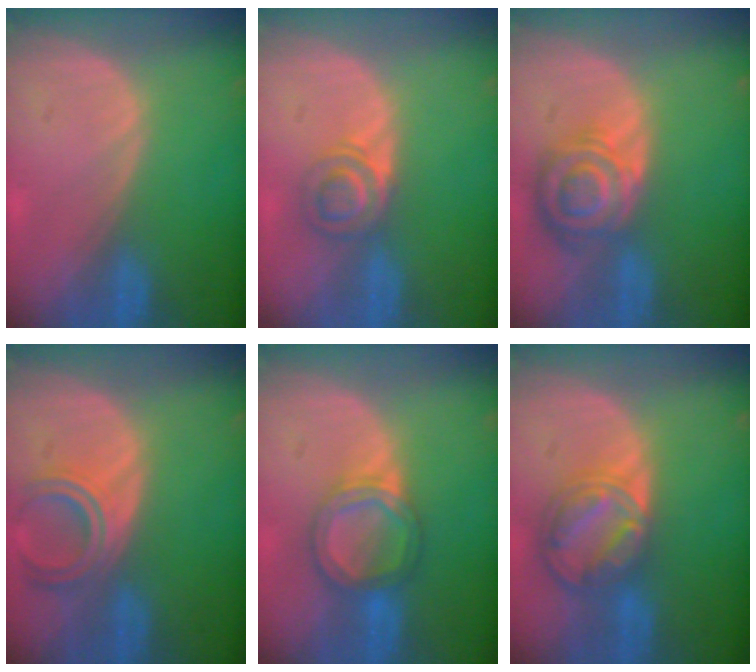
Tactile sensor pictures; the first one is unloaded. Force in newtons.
{"total": 4.4, "press": 4.3, "slide": 0.9}
{"total": 8.2, "press": 7.2, "slide": 4.0}
{"total": 5.9, "press": 5.3, "slide": 2.6}
{"total": 6.1, "press": 5.6, "slide": 2.4}
{"total": 8.7, "press": 7.4, "slide": 4.6}